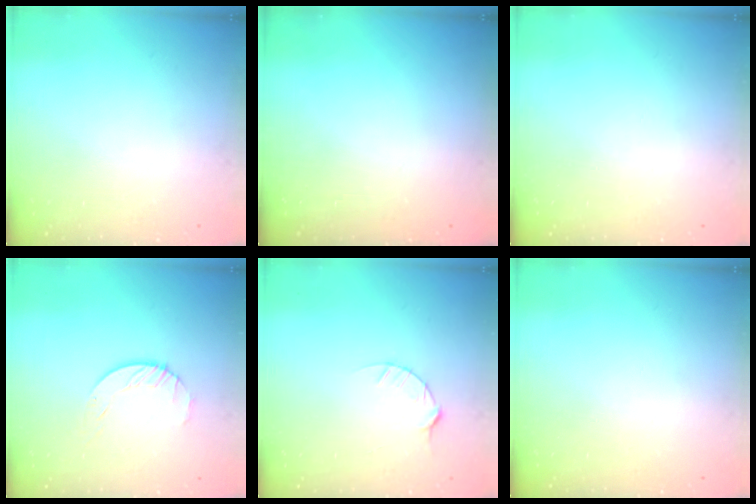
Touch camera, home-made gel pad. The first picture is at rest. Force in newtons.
{"total": 0.0}
{"total": 0.0}
{"total": 3.1, "press": 3.1, "slide": 0.4}
{"total": 3.8, "press": 3.8, "slide": 0.4}
{"total": 0.0}